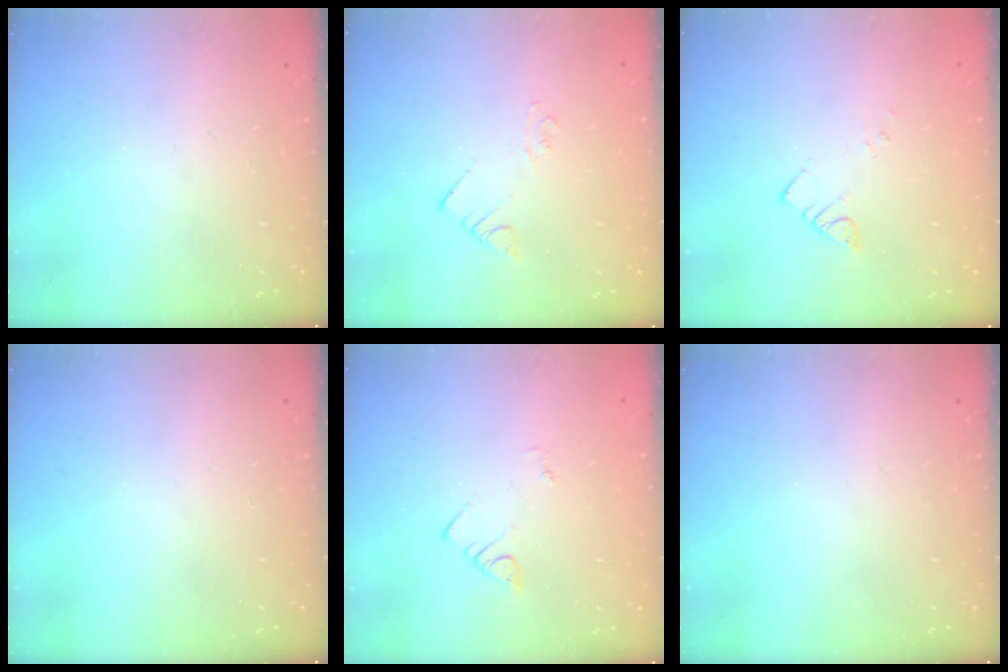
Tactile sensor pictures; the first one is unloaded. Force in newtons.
{"total": 1.9, "press": 1.9, "slide": 0.1}
{"total": 2.4, "press": 2.4, "slide": 0.1}
{"total": 0.0}
{"total": 2.1, "press": 2.1, "slide": 0.3}
{"total": 0.0}